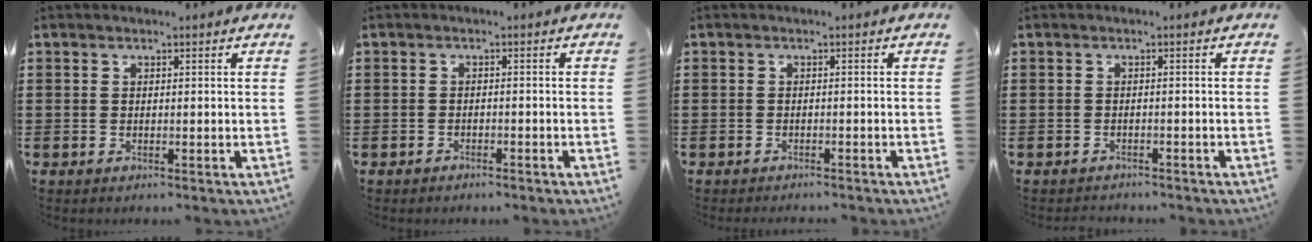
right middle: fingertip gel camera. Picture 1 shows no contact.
{"total": 1.2, "force": [-1.1, 0.2, 0.1], "torque": [-0.004, 0.001, -0.025]}
{"total": 1.0, "force": [-1.0, 0.1, -0.1], "torque": [-0.002, 0.002, -0.022]}
{"total": 1.0, "force": [-1.0, 0.0, 0.0], "torque": [-0.004, -0.001, -0.021]}